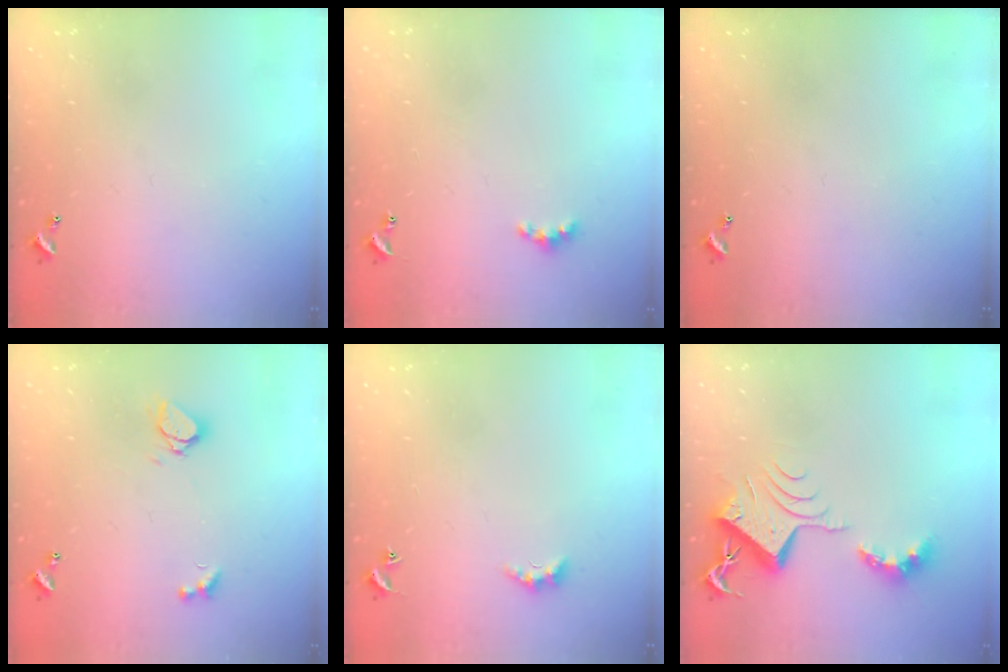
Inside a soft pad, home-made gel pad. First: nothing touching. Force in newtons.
{"total": 4.1, "press": 4.1, "slide": 0.4}
{"total": 0.0}
{"total": 2.1, "press": 2.0, "slide": 0.5}
{"total": 2.4, "press": 2.4, "slide": 0.6}
{"total": 9.4, "press": 9.3, "slide": 1.0}